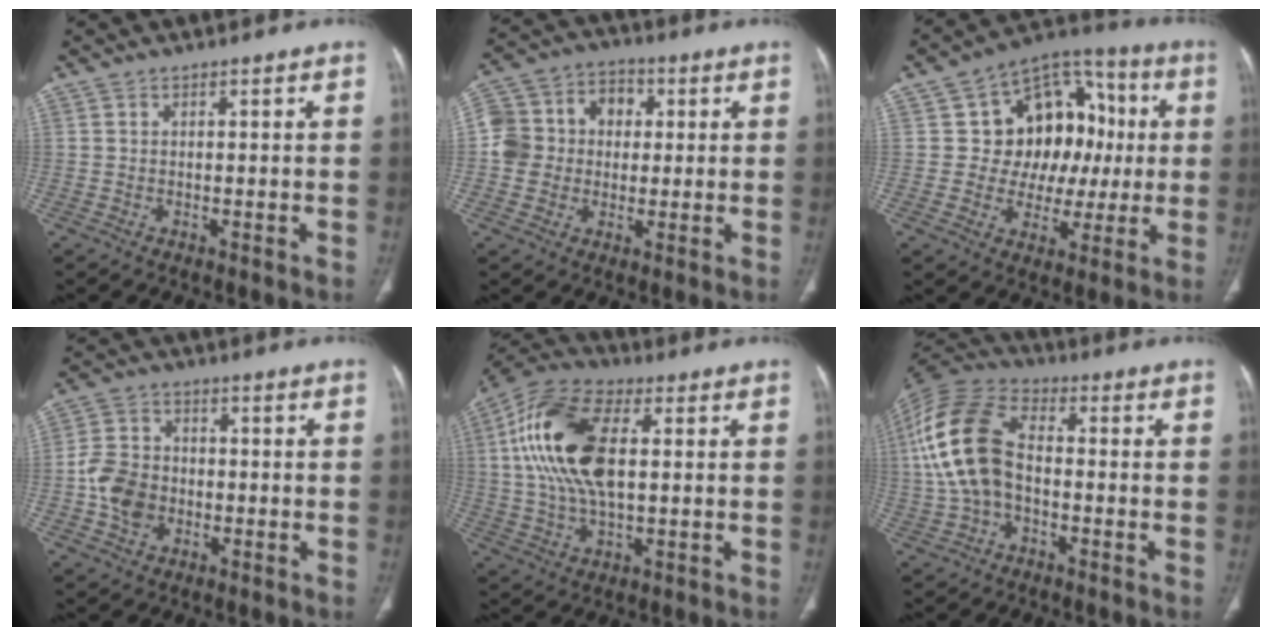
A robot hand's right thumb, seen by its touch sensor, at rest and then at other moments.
{"total": 11.8, "force": [0.7, 10.6, 5.3], "torque": [-0.073, 0.031, 0.005]}
{"total": 17.1, "force": [2.2, 13.6, 10.1], "torque": [-0.070, 0.035, 0.040]}
{"total": 8.8, "force": [-1.8, 7.0, 5.0], "torque": [-0.081, 0.016, -0.036]}
{"total": 18.8, "force": [3.1, 9.8, 15.8], "torque": [-0.319, 0.014, 0.053]}
{"total": 16.4, "force": [-0.6, 10.4, 12.7], "torque": [-0.265, 0.035, -0.018]}